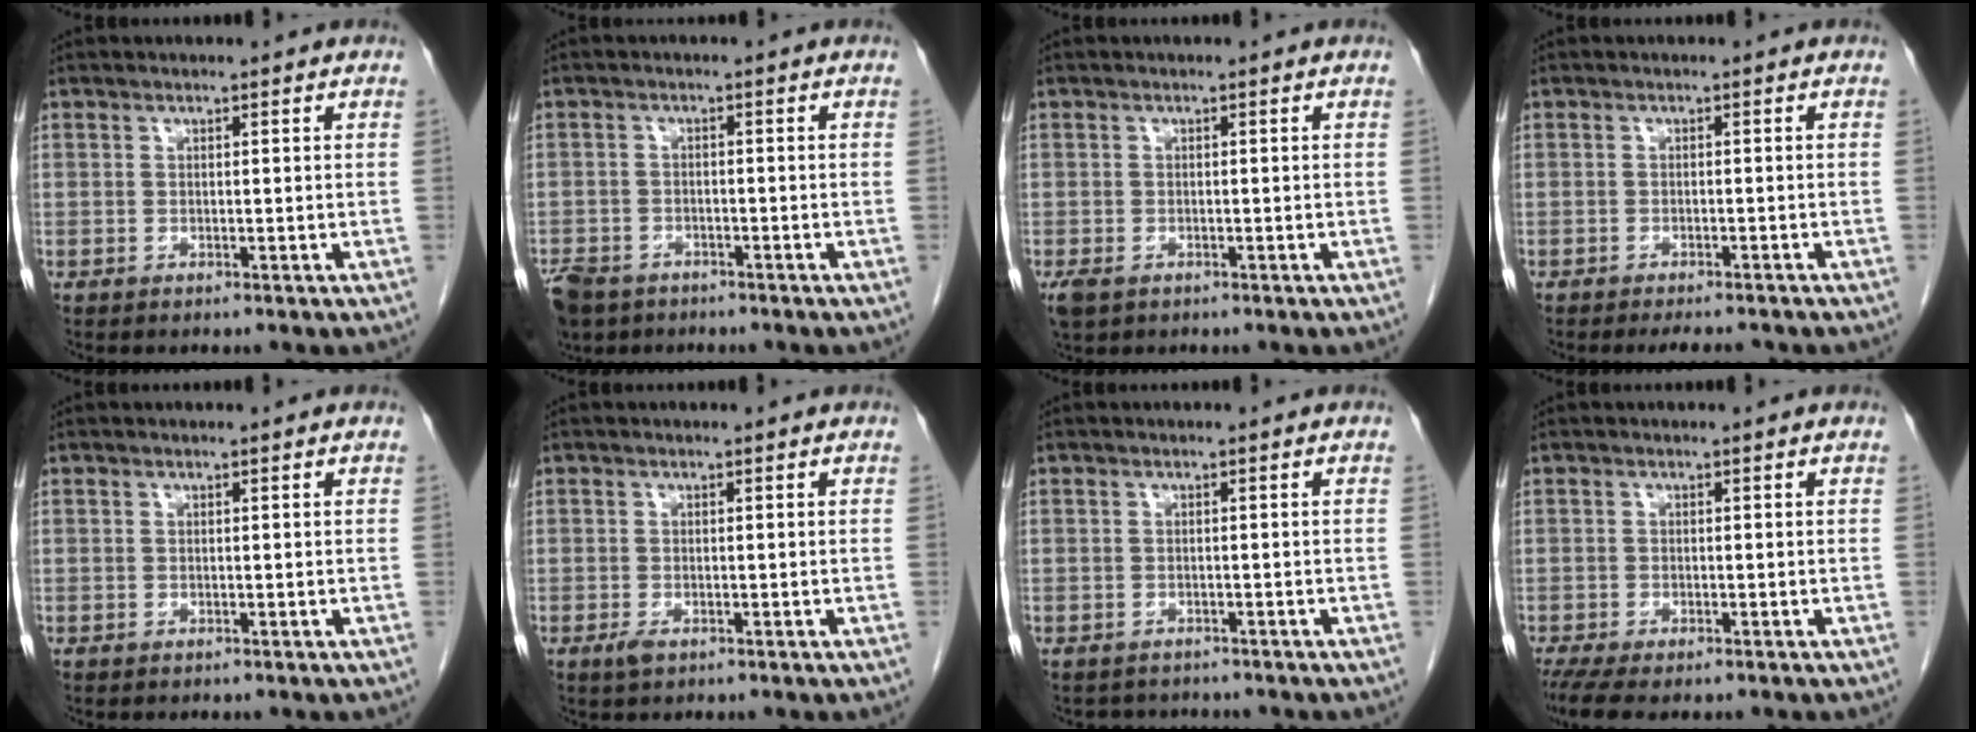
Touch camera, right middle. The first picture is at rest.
{"total": 8.9, "force": [-6.2, 5.5, 3.3], "torque": [-0.085, -0.007, -0.104]}
{"total": 2.5, "force": [-1.4, 1.5, 1.4], "torque": [-0.035, -0.005, -0.018]}
{"total": 4.3, "force": [-3.9, 0.8, 1.7], "torque": [-0.021, -0.007, -0.052]}
{"total": 0.0}
{"total": 1.4, "force": [-0.7, 0.6, 1.0], "torque": [-0.020, -0.001, -0.009]}
{"total": 2.9, "force": [-2.7, 1.1, 0.0], "torque": [-0.003, -0.003, -0.038]}
{"total": 6.1, "force": [-4.6, 1.8, 3.6], "torque": [-0.065, -0.016, -0.075]}